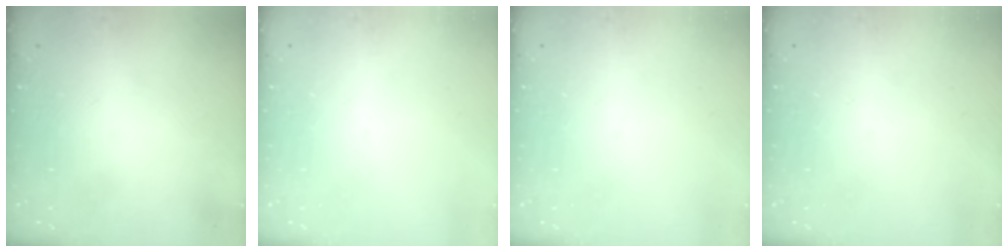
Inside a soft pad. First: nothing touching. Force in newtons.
{"total": 0.0}
{"total": 0.0}
{"total": 0.0}